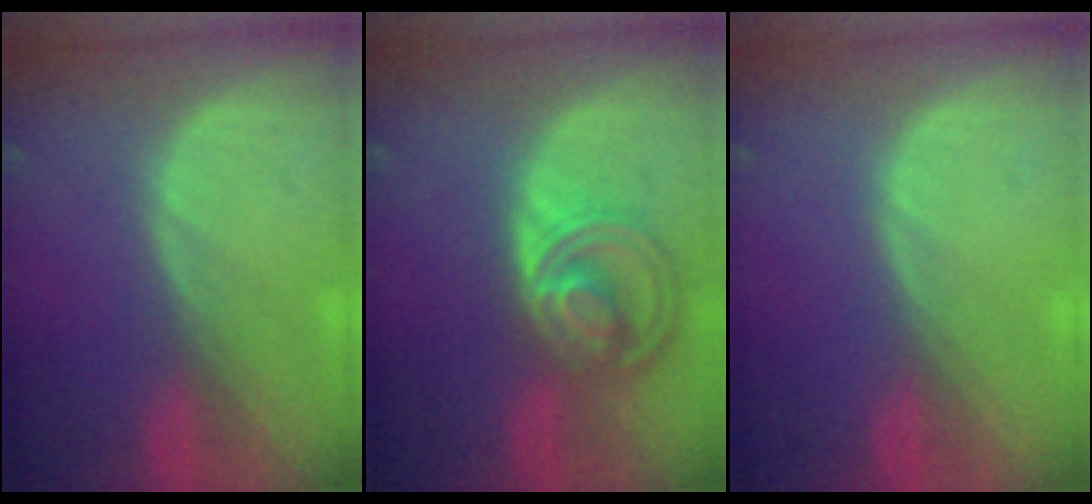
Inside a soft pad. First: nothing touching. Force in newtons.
{"total": 8.6, "press": 7.4, "slide": 4.4}
{"total": 0.0}